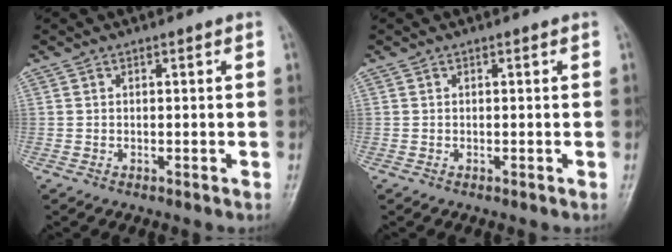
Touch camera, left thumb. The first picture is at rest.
{"total": 0.0}